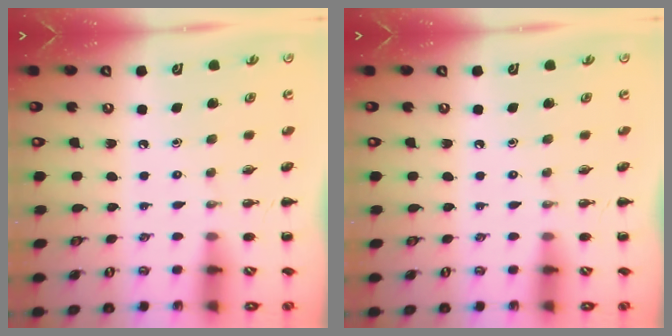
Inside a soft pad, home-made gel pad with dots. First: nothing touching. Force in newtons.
{"total": 0.0}